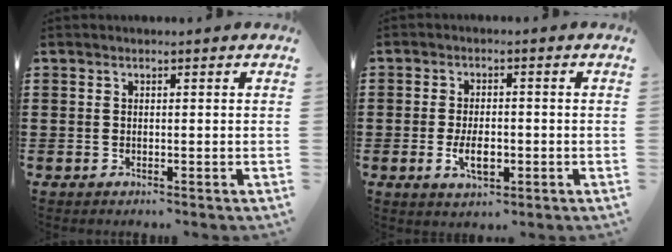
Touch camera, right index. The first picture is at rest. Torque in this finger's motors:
{"motor_torque": [1.06, 1.08, 0.53, 0.14]}